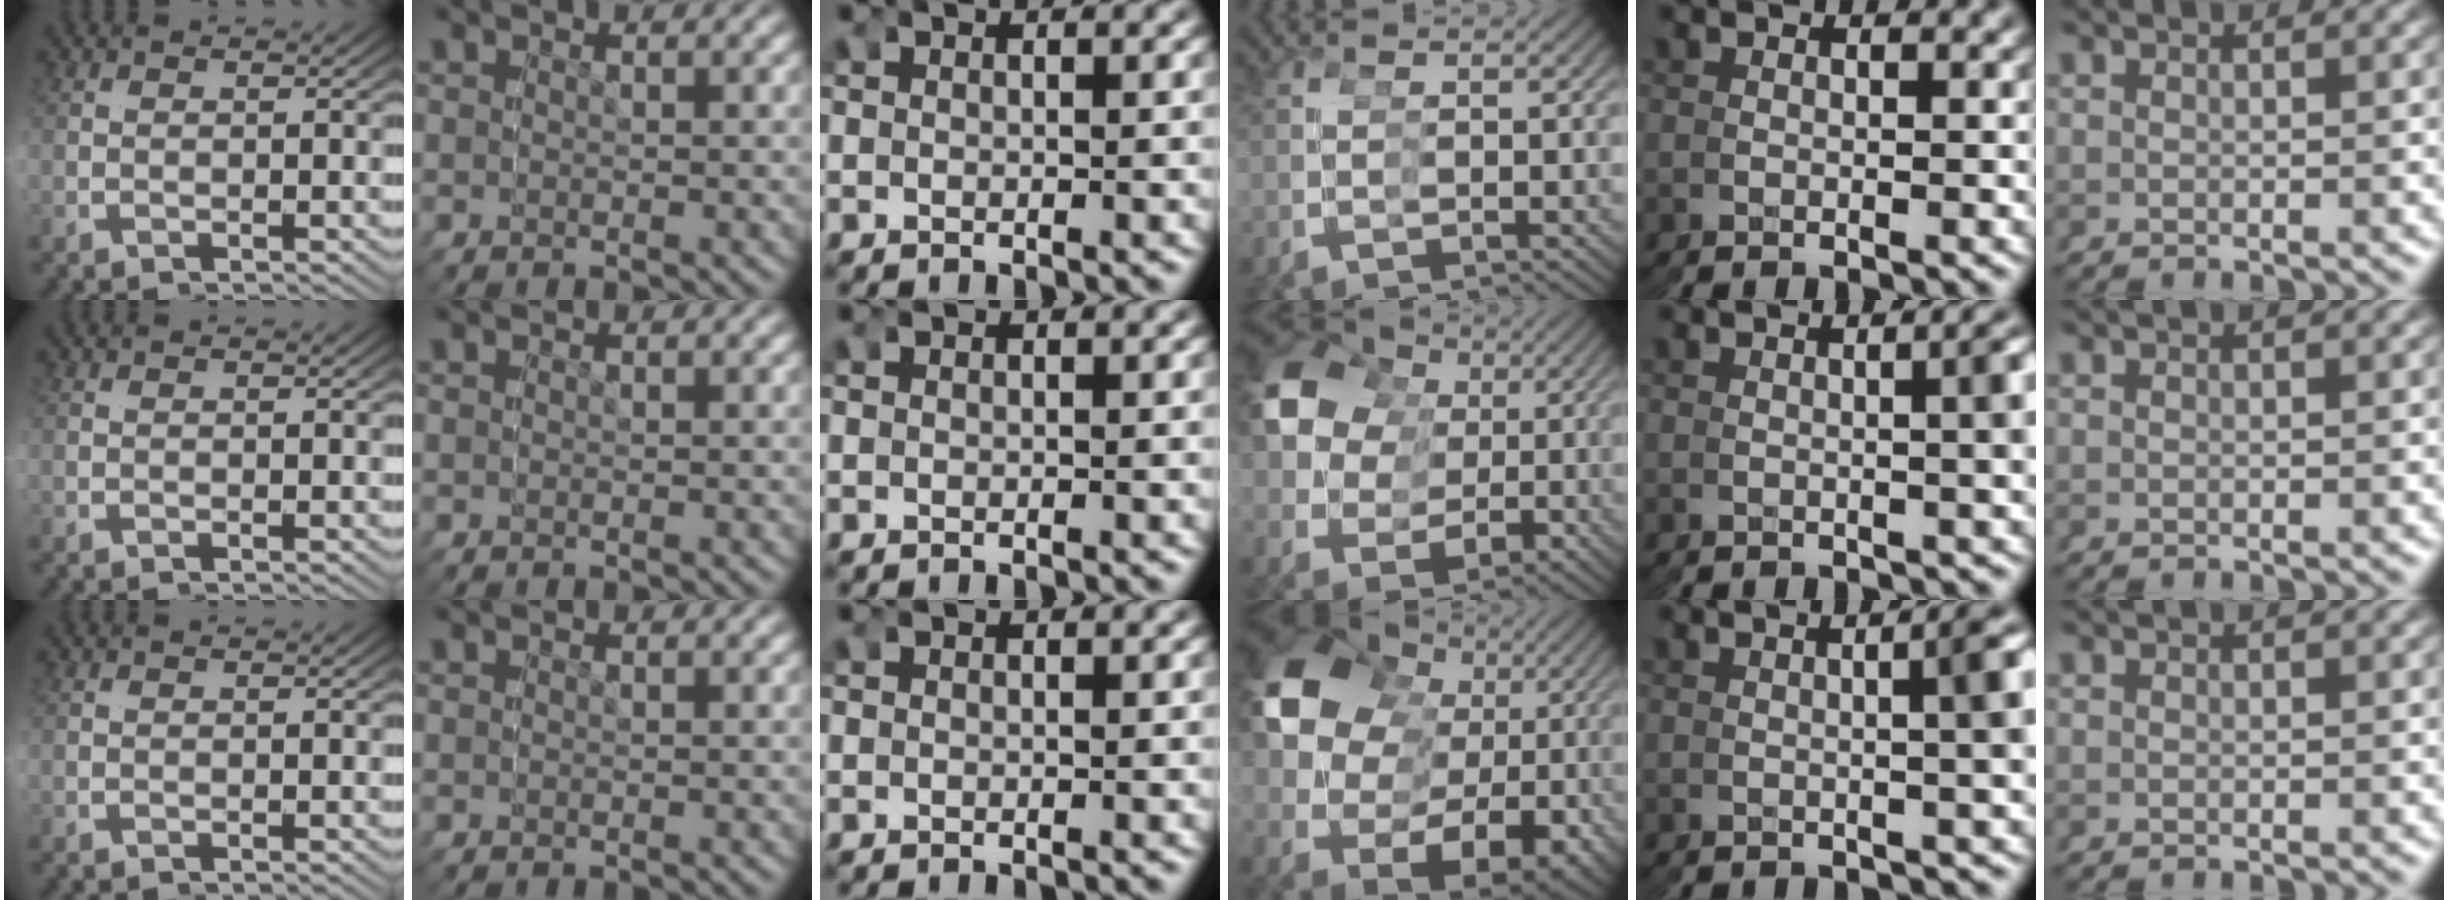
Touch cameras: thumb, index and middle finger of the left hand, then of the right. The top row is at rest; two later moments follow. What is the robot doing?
{"motion": "grasp_and_lifting", "object": "glue stick"}